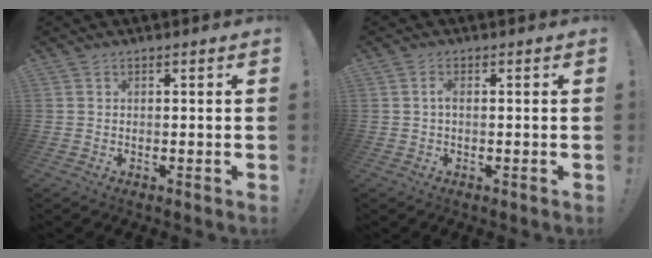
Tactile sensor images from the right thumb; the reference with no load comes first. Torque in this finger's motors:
{"motor_torque": [0.40, 0.13, -0.13, 0.01, 0.05]}